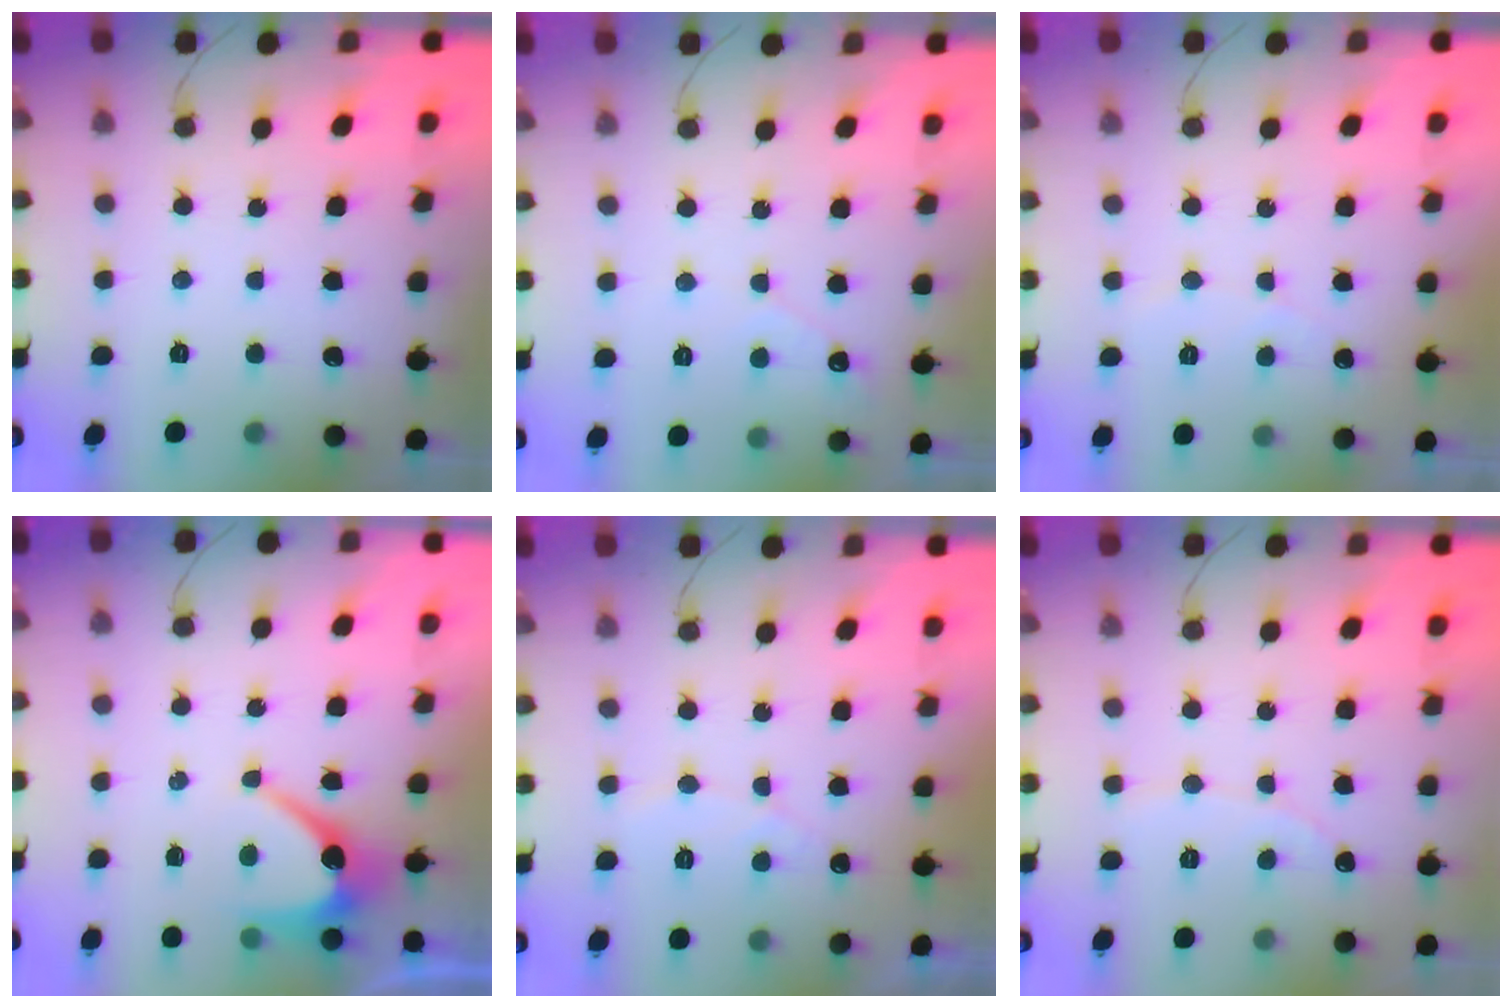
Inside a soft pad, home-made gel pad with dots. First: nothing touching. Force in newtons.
{"total": 2.5, "press": 2.5, "slide": 0.1}
{"total": 3.2, "press": 3.1, "slide": 0.3}
{"total": 6.8, "press": 6.8, "slide": 0.7}
{"total": 6.3, "press": 6.3, "slide": 0.3}
{"total": 1.9, "press": 1.9, "slide": 0.1}